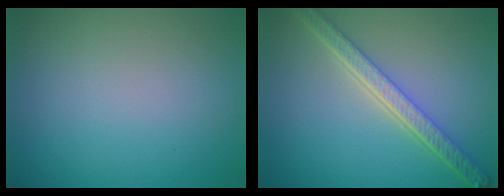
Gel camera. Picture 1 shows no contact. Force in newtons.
{"total": 5.2, "press": 4.0, "slide": 3.3}